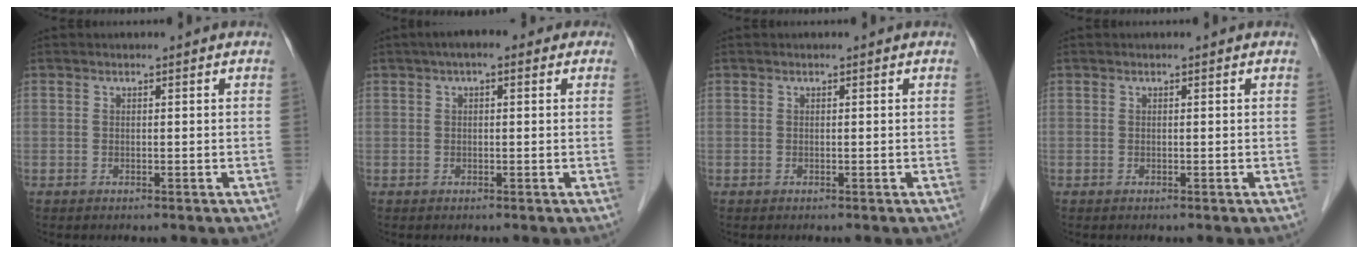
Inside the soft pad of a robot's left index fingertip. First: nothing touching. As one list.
[{"total": 3.6, "force": [1.6, 1.7, 2.7], "torque": [-0.045, 0.028, 0.017]}, {"total": 0.0}, {"total": 0.0}]